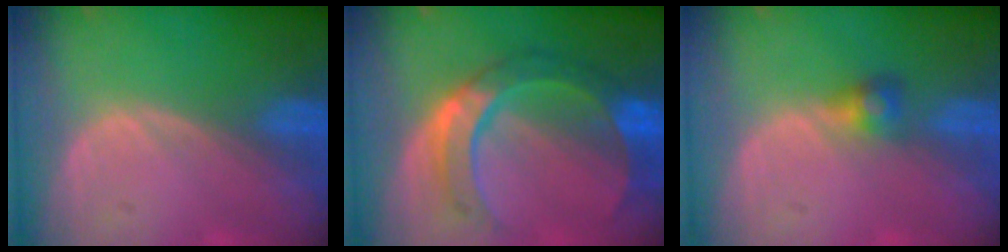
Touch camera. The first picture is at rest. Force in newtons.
{"total": 8.5, "press": 8.5, "slide": 0.5}
{"total": 2.6, "press": 2.5, "slide": 0.2}